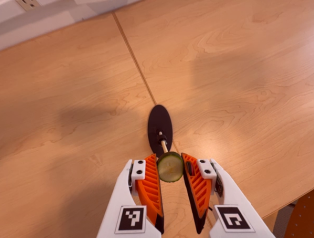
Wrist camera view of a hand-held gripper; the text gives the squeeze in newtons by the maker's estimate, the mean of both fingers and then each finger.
{"total": 8.4, "left": 8.4, "right": 8.4}